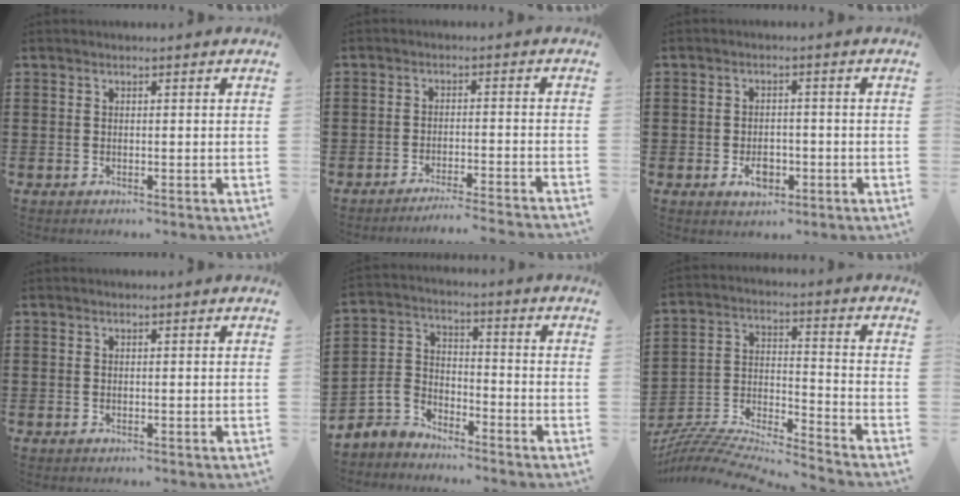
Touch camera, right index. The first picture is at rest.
{"total": 3.2, "force": [-3.0, -0.7, 0.7], "torque": [-0.014, -0.004, -0.063]}
{"total": 3.5, "force": [-1.3, 2.2, 2.4], "torque": [-0.036, -0.001, -0.024]}
{"total": 0.0}
{"total": 4.9, "force": [-4.0, 2.8, 0.6], "torque": [-0.048, 0.000, -0.090]}
{"total": 6.9, "force": [-6.7, 0.4, 1.8], "torque": [-0.046, -0.013, -0.140]}